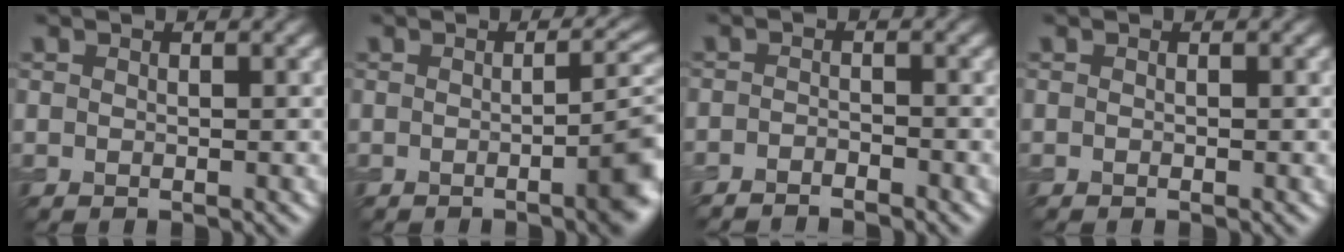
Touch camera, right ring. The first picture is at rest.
{"total": 5.1, "force": [-1.2, 1.3, 4.7], "torque": [-0.055, -0.002, -0.018]}
{"total": 1.7, "force": [-1.6, 0.1, 0.5], "torque": [-0.008, -0.003, -0.032]}
{"total": 0.0}